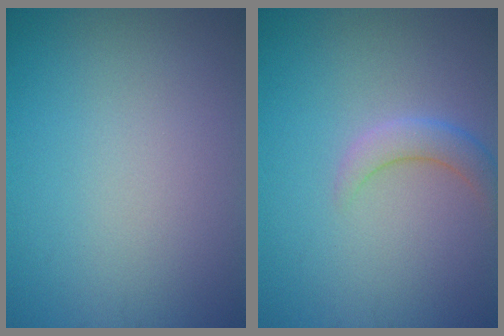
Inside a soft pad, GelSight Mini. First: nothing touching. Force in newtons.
{"total": 2.3, "press": 2.2, "slide": 0.1}